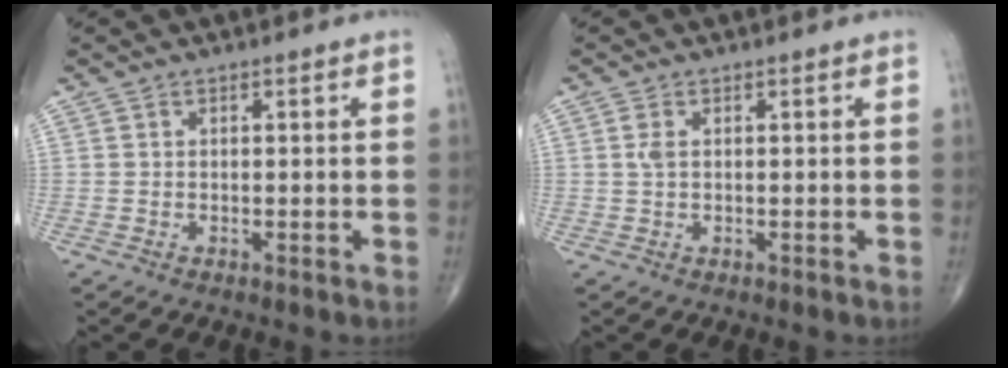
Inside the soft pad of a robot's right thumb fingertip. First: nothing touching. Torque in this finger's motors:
{"motor_torque": [0.23, 0.53, 0.69, 0.18, -0.04]}